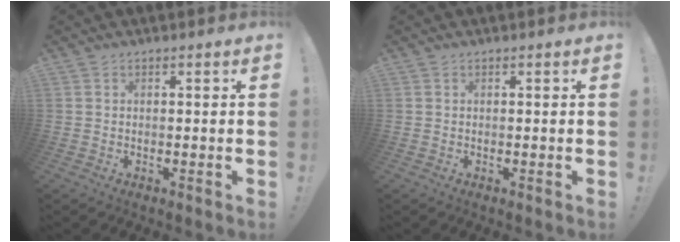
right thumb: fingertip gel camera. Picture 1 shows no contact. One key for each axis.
{"total": 0.0}